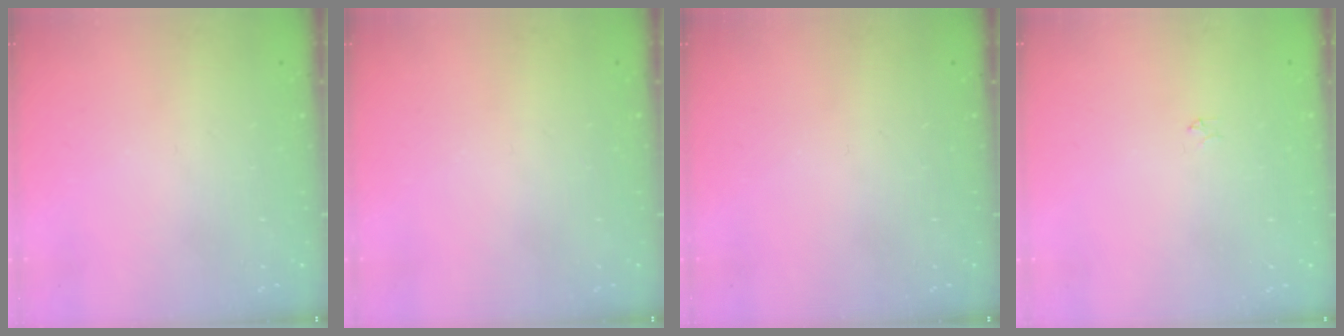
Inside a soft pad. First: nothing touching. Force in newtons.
{"total": 0.0}
{"total": 0.0}
{"total": 2.2, "press": 2.2, "slide": 0.3}